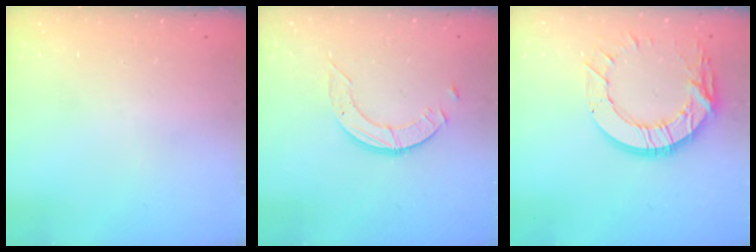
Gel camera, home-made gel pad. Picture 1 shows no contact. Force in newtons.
{"total": 3.7, "press": 3.6, "slide": 0.4}
{"total": 15.3, "press": 15.2, "slide": 1.3}